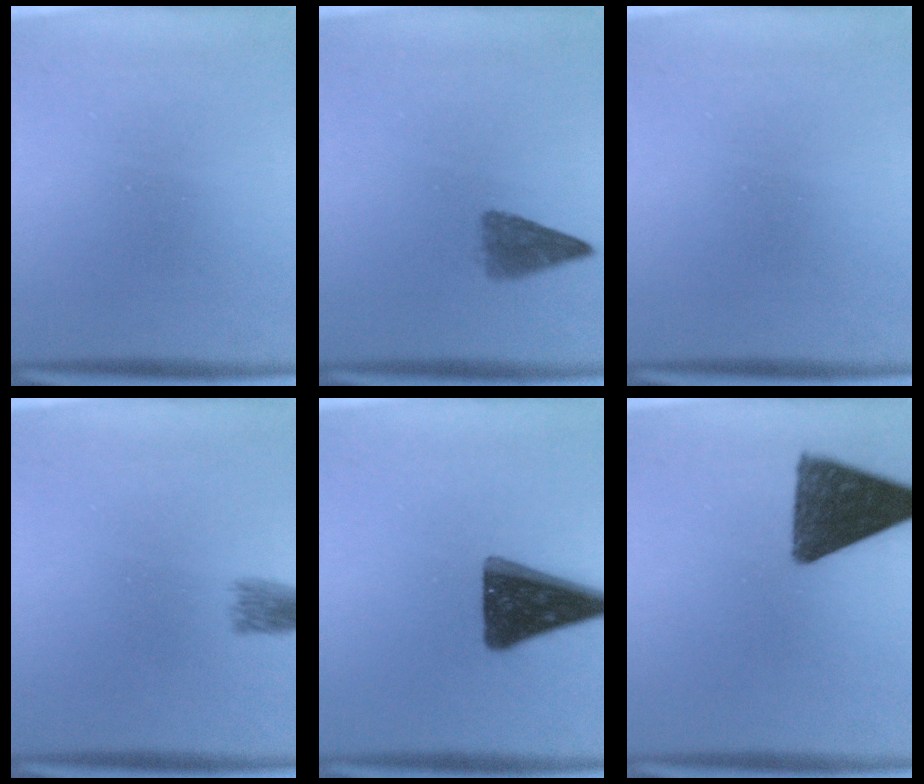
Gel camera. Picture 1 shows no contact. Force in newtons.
{"total": 2.7}
{"total": 0.0}
{"total": 2.0}
{"total": 15.3}
{"total": 13.3}